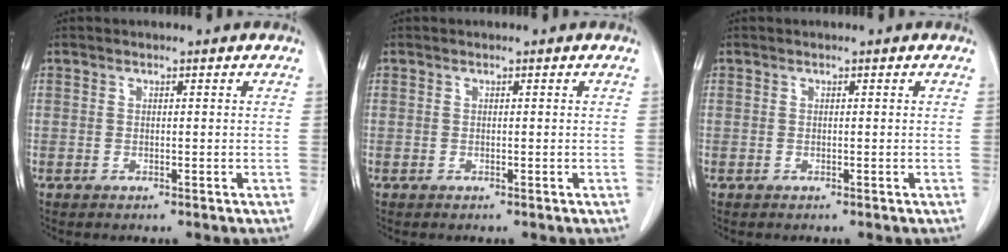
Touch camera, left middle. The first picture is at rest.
{"total": 0.0}
{"total": 0.0}